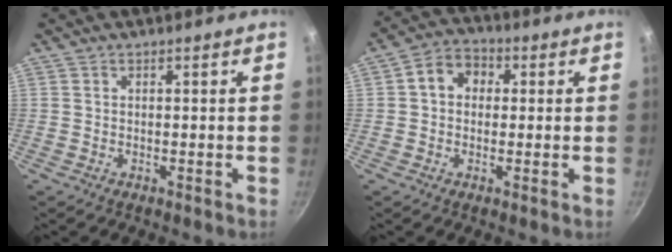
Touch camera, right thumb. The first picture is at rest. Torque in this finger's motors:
{"motor_torque": [0.08, 1.45, 0.96, -0.29, 0.04]}